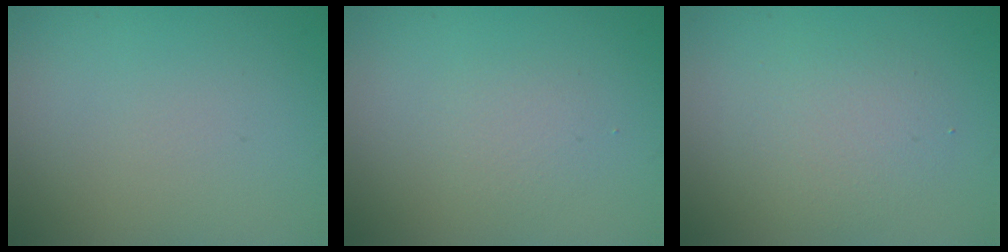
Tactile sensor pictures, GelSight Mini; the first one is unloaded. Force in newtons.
{"total": 1.3, "press": 1.3, "slide": 0.0}
{"total": 2.8, "press": 2.8, "slide": 0.2}